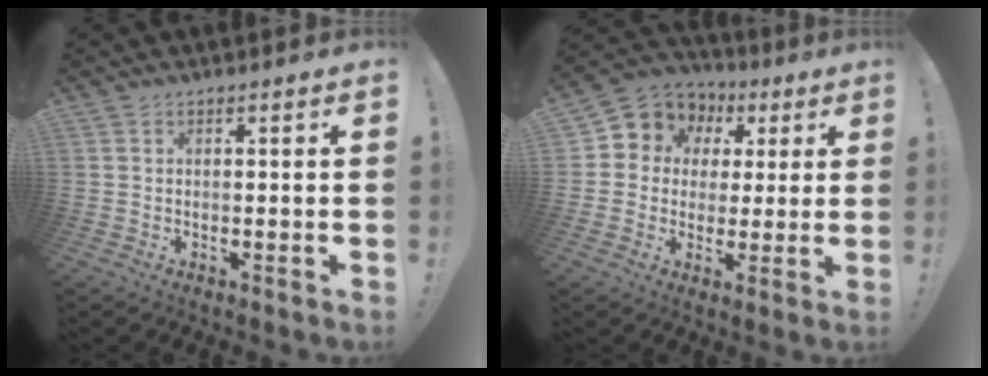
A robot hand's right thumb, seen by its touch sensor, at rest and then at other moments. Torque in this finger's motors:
{"motor_torque": [-0.08, 0.36, 0.10, 0.12, 0.07]}